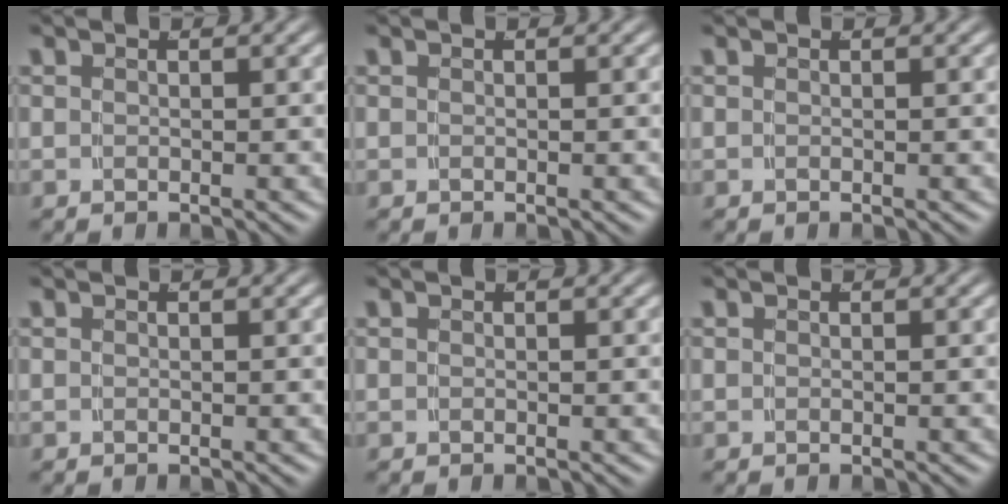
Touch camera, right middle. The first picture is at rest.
{"total": 0.0}
{"total": 0.0}
{"total": 0.0}
{"total": 0.0}
{"total": 0.0}